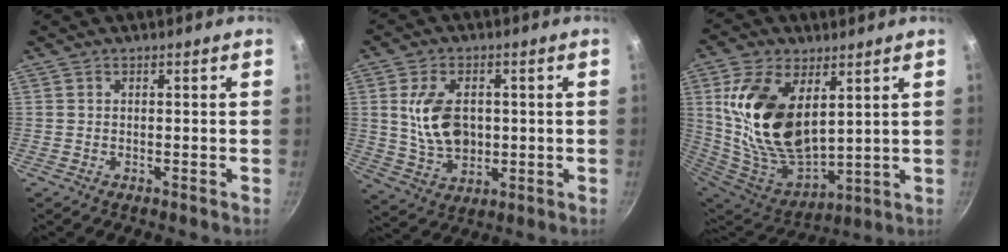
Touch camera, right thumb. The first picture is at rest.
{"total": 11.4, "force": [1.1, 7.6, 8.4], "torque": [-0.135, -0.008, 0.028]}
{"total": 21.5, "force": [6.2, 12.3, 16.5], "torque": [-0.301, -0.045, 0.134]}